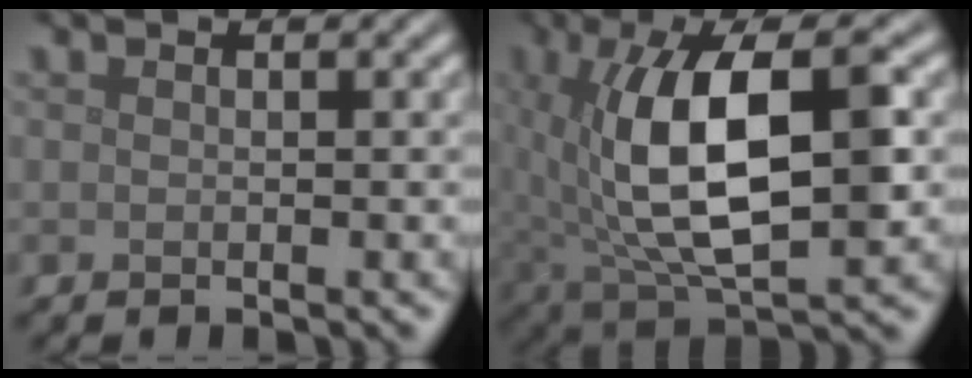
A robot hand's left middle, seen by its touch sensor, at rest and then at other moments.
{"total": 11.9, "force": [1.1, 5.4, 10.6], "torque": [-0.176, 0.001, 0.021]}